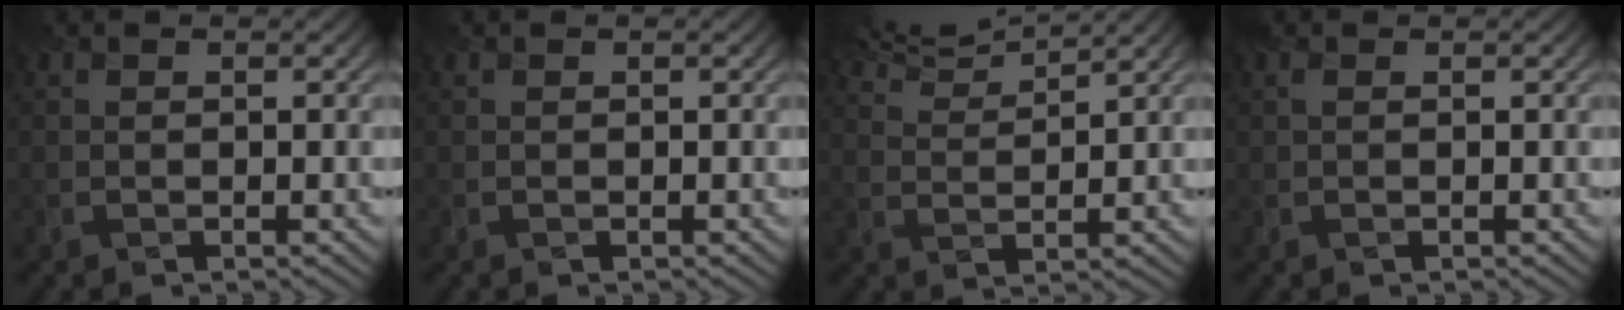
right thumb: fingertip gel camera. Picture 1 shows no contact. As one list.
[{"total": 0.0}, {"total": 6.3, "force": [5.6, 0.7, 2.8], "torque": [-0.069, 0.018, 0.101]}, {"total": 0.8, "force": [0.4, 0.2, 0.7], "torque": [-0.018, 0.006, 0.007]}]